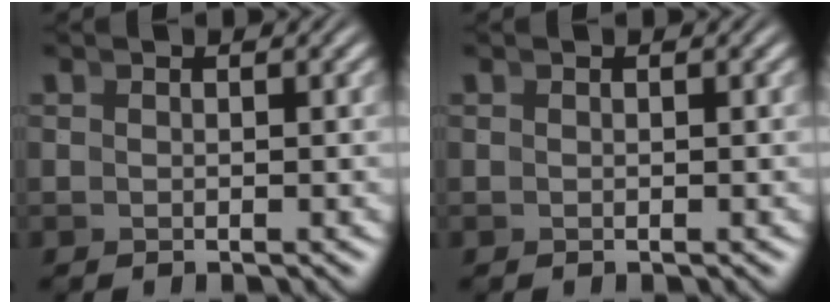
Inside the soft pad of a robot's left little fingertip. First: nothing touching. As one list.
[{"total": 0.0}]